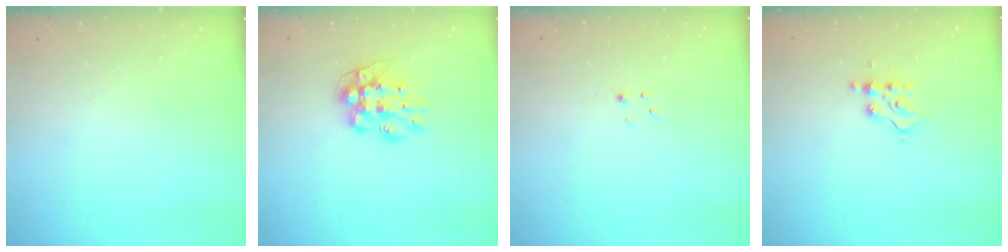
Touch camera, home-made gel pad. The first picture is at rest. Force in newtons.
{"total": 10.1, "press": 10.1, "slide": 0.6}
{"total": 1.1, "press": 1.1, "slide": 0.2}
{"total": 5.0, "press": 4.9, "slide": 0.3}